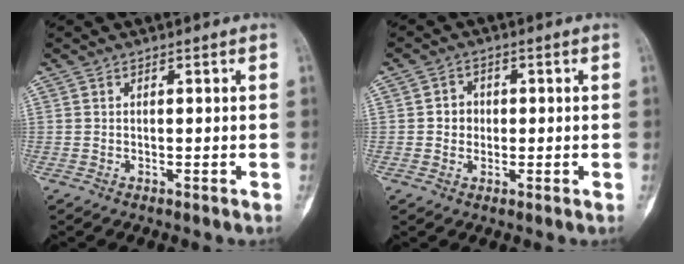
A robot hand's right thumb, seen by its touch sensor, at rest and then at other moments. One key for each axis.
{"total": 3.1, "fx": -0.1, "fy": 2.8, "fz": 1.1, "tx": 0.004, "ty": 0.008, "tz": -0.006}